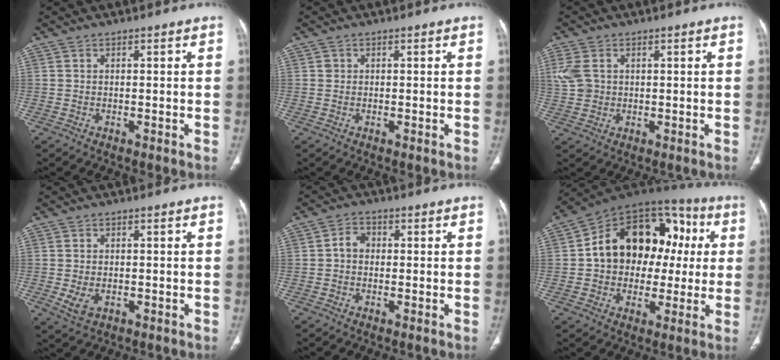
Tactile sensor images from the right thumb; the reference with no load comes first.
{"total": 0.6, "force": [0.2, 0.6, 0.1], "torque": [0.002, 0.003, 0.004]}
{"total": 5.2, "force": [1.3, 3.9, 3.2], "torque": [-0.076, 0.003, 0.033]}
{"total": 3.8, "force": [-0.9, 2.5, 2.8], "torque": [-0.057, 0.000, -0.007]}
{"total": 3.0, "force": [-0.1, 2.5, 1.7], "torque": [-0.021, 0.015, -0.009]}
{"total": 21.9, "force": [2.3, 15.8, 15.0], "torque": [-0.186, 0.046, 0.034]}